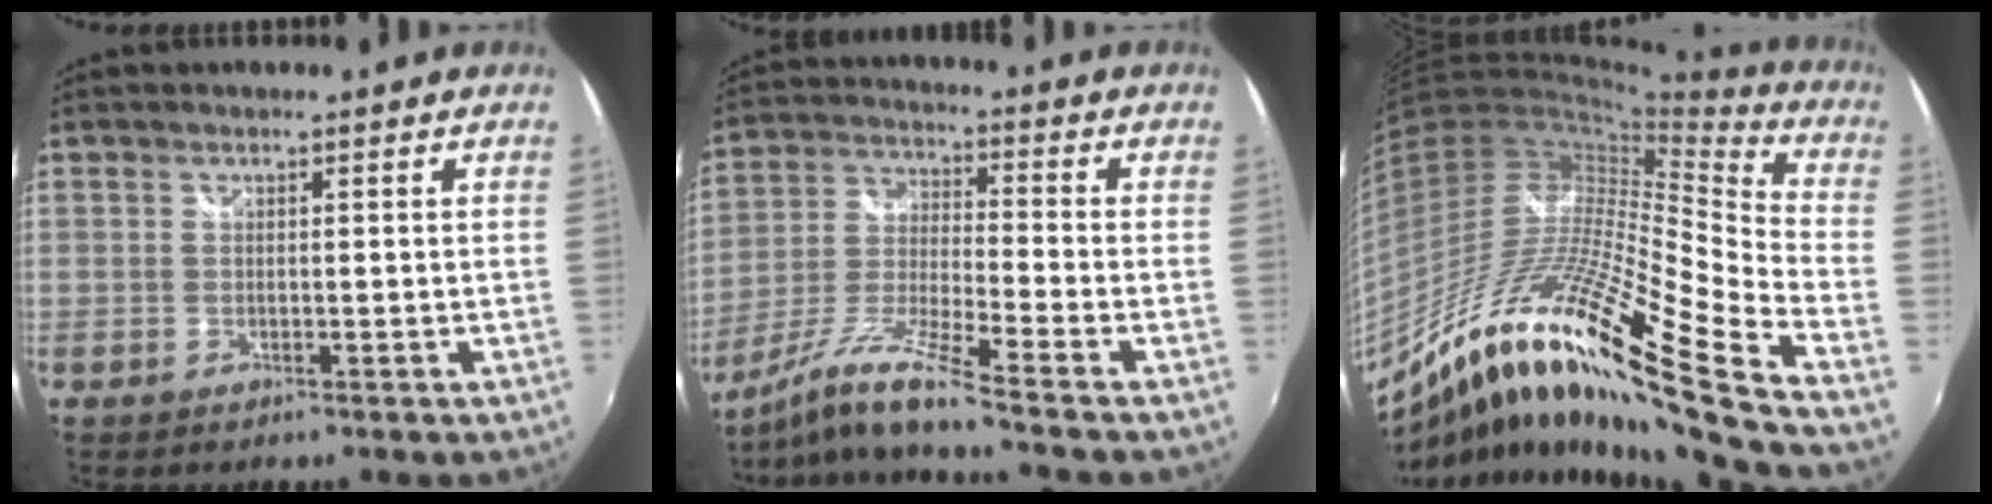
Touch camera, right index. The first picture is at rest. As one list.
[{"total": 11.1, "force": [-8.9, -1.5, 6.4], "torque": [-0.127, -0.010, -0.172]}, {"total": 24.8, "force": [-15.6, 1.4, 19.2], "torque": [-0.310, -0.047, -0.297]}]